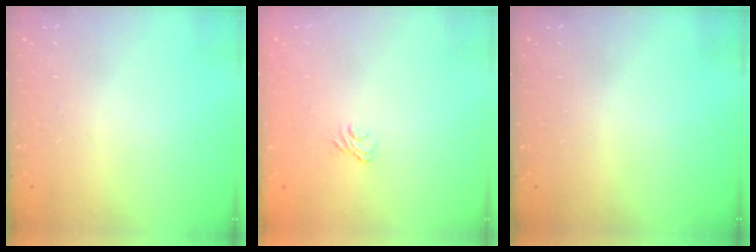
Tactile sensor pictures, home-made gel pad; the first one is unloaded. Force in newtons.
{"total": 3.1, "press": 2.8, "slide": 1.3}
{"total": 0.0}